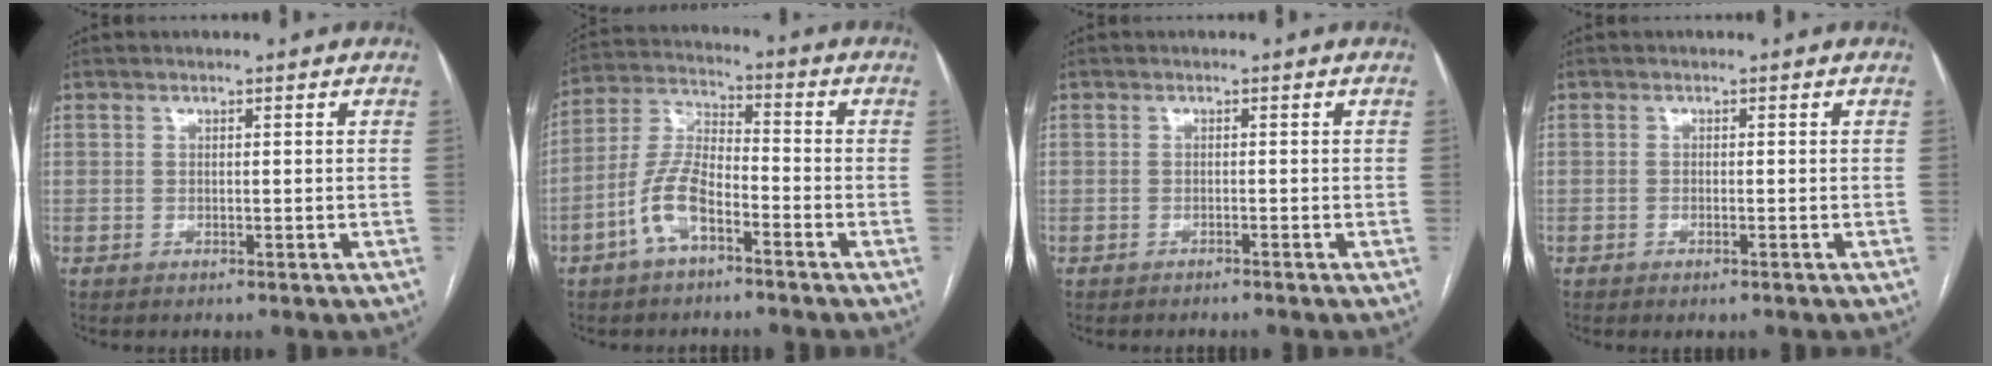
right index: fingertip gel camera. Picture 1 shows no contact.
{"total": 8.5, "force": [-4.3, 3.3, 6.5], "torque": [-0.151, 0.016, -0.087]}
{"total": 0.8, "force": [-0.8, -0.3, 0.2], "torque": [-0.005, 0.002, -0.013]}
{"total": 0.9, "force": [-0.6, 0.0, 0.6], "torque": [-0.013, -0.002, -0.009]}